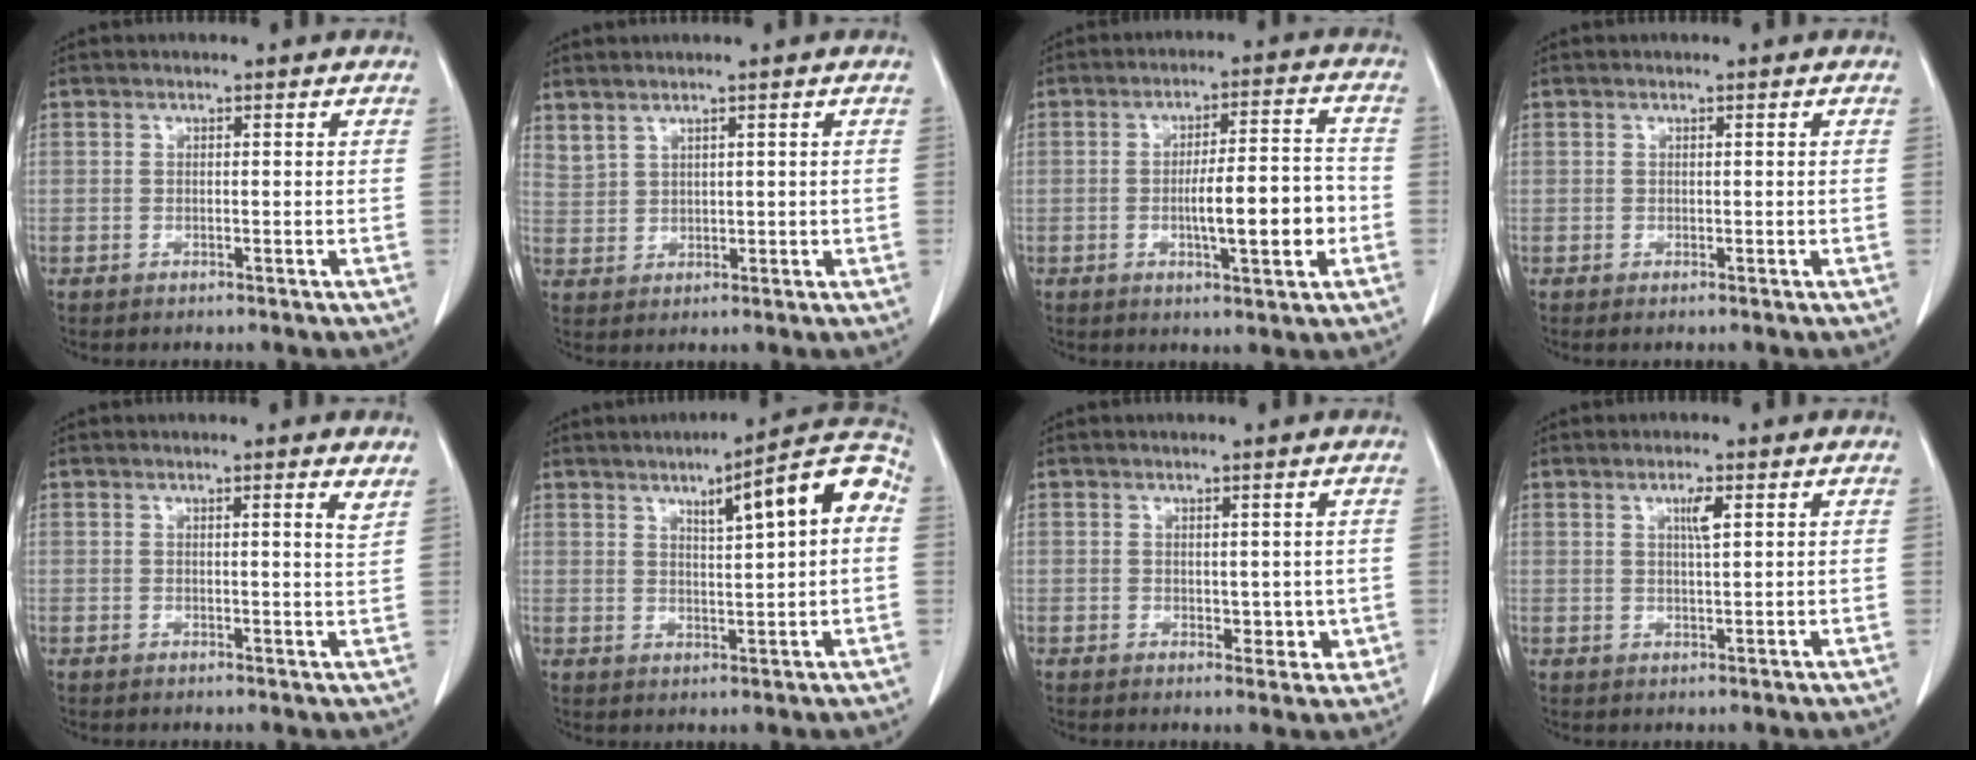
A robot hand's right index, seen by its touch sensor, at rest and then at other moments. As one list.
[{"total": 2.7, "force": [2.3, 1.1, 0.8], "torque": [-0.020, 0.005, 0.059]}, {"total": 9.5, "force": [-2.2, 1.4, 9.1], "torque": [-0.145, 0.011, -0.031]}, {"total": 0.0}, {"total": 2.2, "force": [1.7, -0.3, 1.4], "torque": [-0.020, -0.011, 0.019]}, {"total": 10.7, "force": [3.1, 1.6, 10.1], "torque": [-0.136, 0.027, 0.041]}, {"total": 3.0, "force": [0.3, 2.2, 2.0], "torque": [-0.014, -0.004, 0.010]}, {"total": 2.5, "force": [1.2, 0.3, 2.2], "torque": [-0.040, -0.001, 0.023]}]